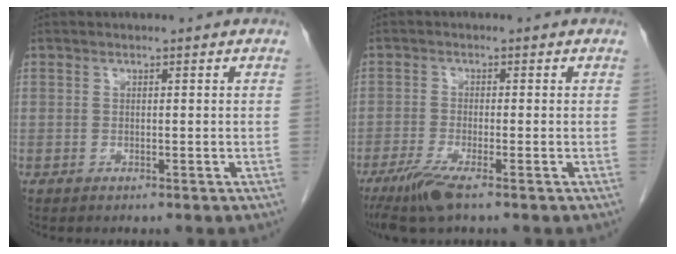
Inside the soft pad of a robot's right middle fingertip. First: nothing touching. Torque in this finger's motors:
{"motor_torque": [1.05, -0.65, 0.08, 0.04]}